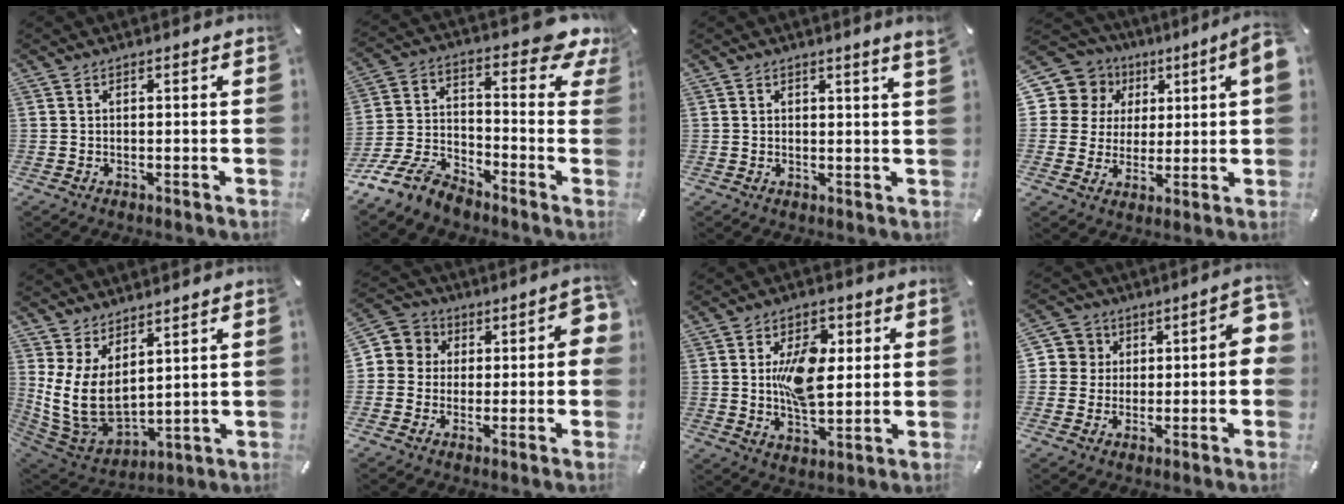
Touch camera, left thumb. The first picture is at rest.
{"total": 13.3, "force": [-7.5, 7.4, 8.0], "torque": [-0.154, 0.032, -0.142]}
{"total": 2.1, "force": [1.4, -0.1, 1.6], "torque": [-0.032, -0.002, 0.025]}
{"total": 11.1, "force": [3.6, 9.8, 3.8], "torque": [-0.077, -0.015, 0.071]}
{"total": 10.7, "force": [3.0, 6.8, 7.7], "torque": [-0.176, -0.032, 0.063]}
{"total": 6.6, "force": [-1.3, 5.8, 3.0], "torque": [-0.039, 0.014, -0.030]}
{"total": 13.6, "force": [2.0, 8.3, 10.5], "torque": [-0.188, 0.000, 0.028]}
{"total": 7.8, "force": [-0.4, 6.6, 4.1], "torque": [-0.050, 0.011, -0.012]}